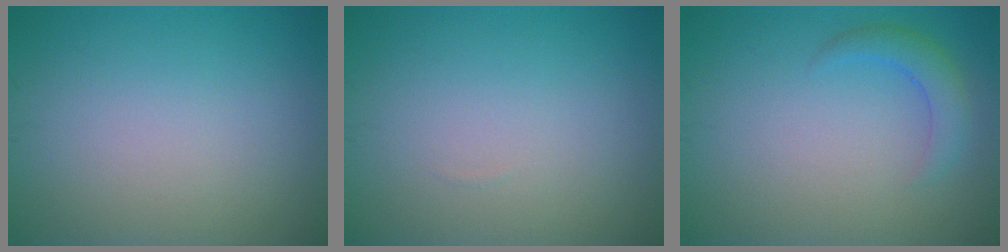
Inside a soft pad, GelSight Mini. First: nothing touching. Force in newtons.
{"total": 0.0}
{"total": 2.3, "press": 2.3, "slide": 0.0}